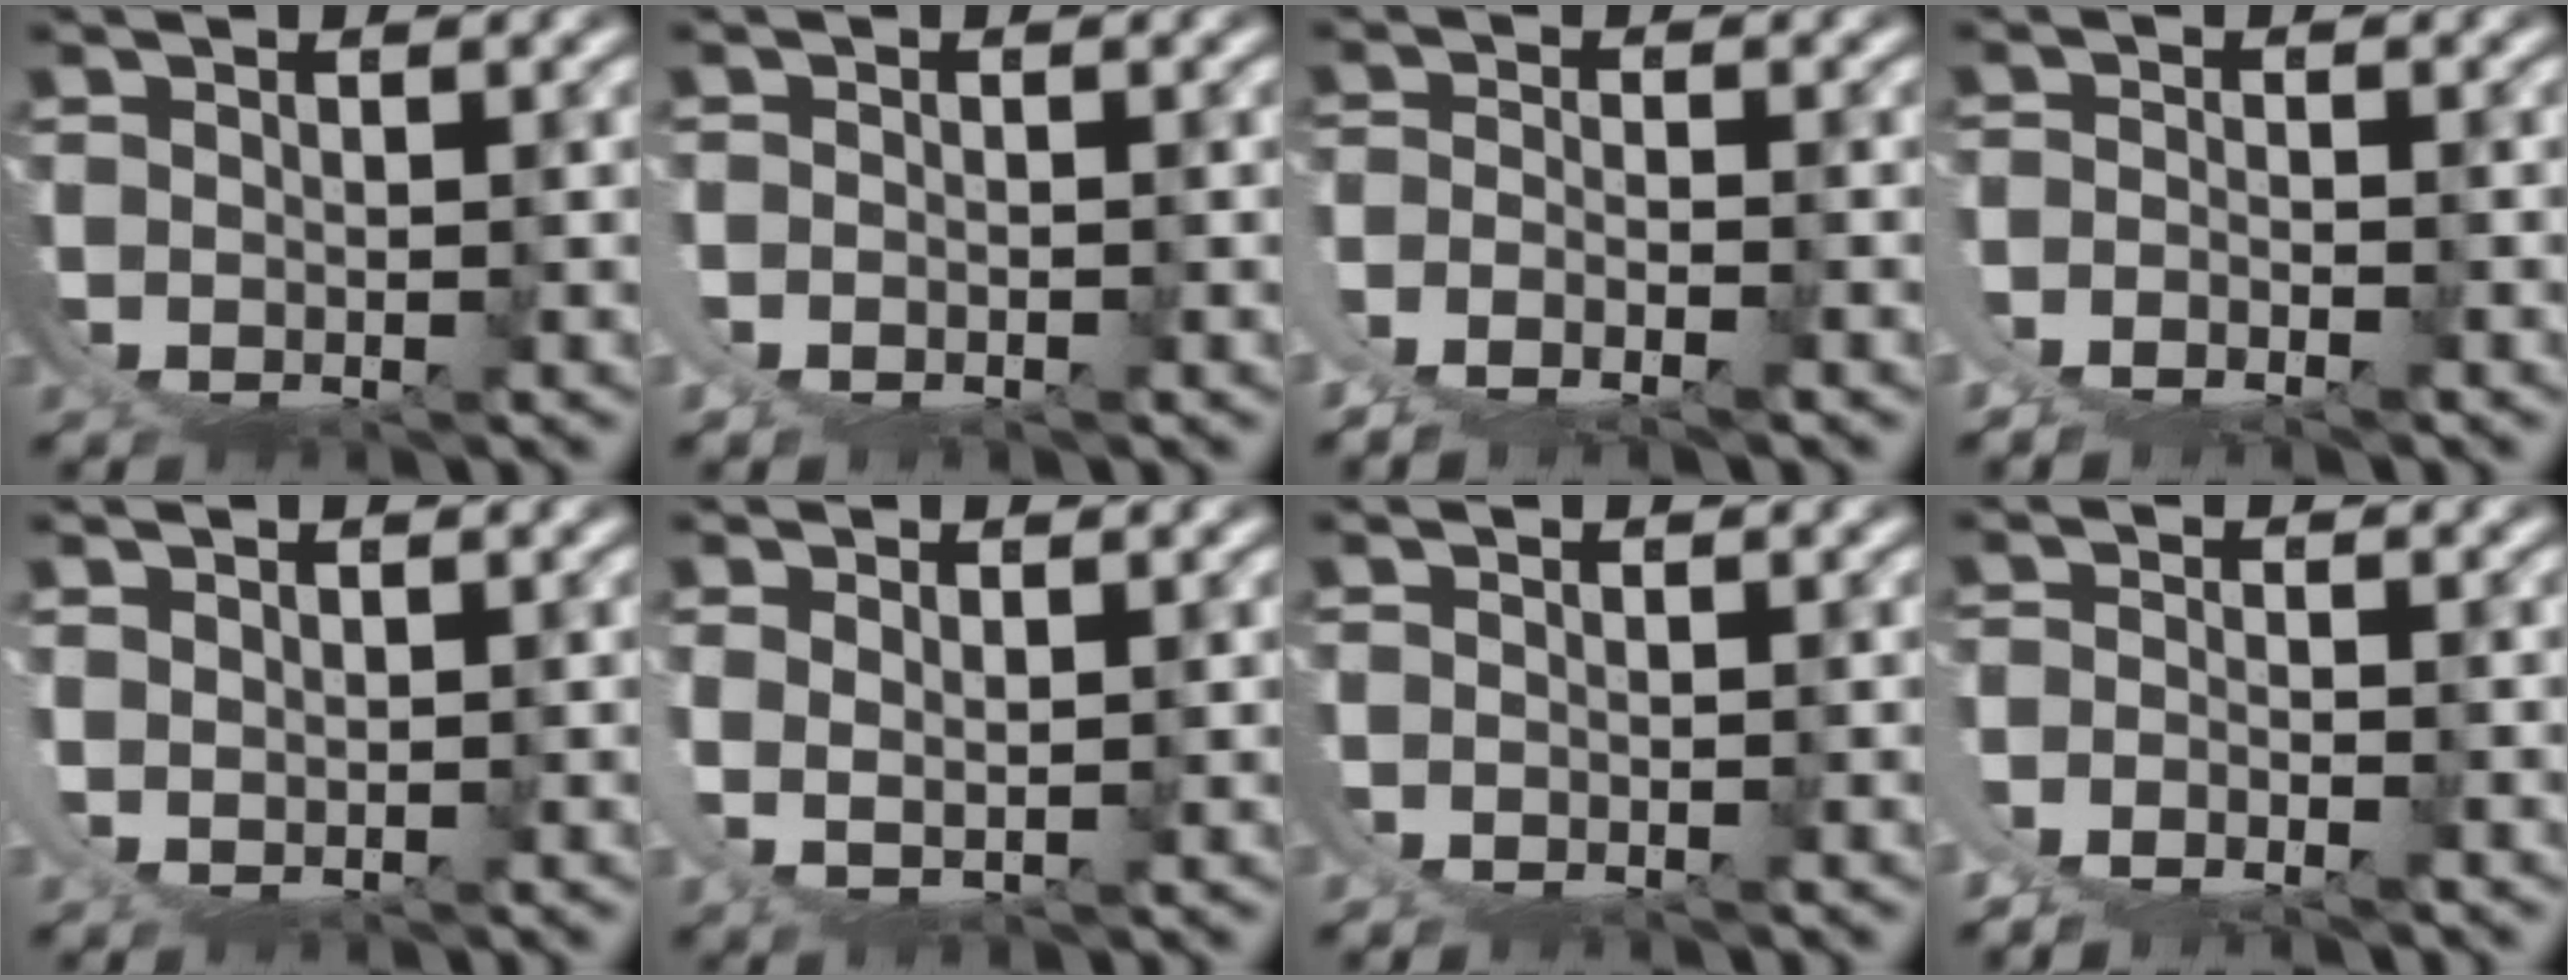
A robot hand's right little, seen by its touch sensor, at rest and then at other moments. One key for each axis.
{"total": 1.3, "fx": 0.2, "fy": 1.1, "fz": 0.6, "tx": -0.018, "ty": 0.000, "tz": 0.003}
{"total": 5.3, "fx": -0.8, "fy": 4.3, "fz": 3.0, "tx": -0.075, "ty": -0.020, "tz": -0.012}
{"total": 3.3, "fx": -0.6, "fy": 2.7, "fz": 1.8, "tx": -0.040, "ty": -0.009, "tz": -0.010}
{"total": 1.6, "fx": 1.6, "fy": 0.1, "fz": 0.2, "tx": -0.011, "ty": 0.000, "tz": 0.028}
{"total": 3.1, "fx": 1.9, "fy": 1.0, "fz": 2.2, "tx": -0.053, "ty": -0.007, "tz": 0.043}
{"total": 0.0}
{"total": 4.2, "fx": -0.7, "fy": 3.4, "fz": 2.3, "tx": -0.055, "ty": -0.014, "tz": -0.012}